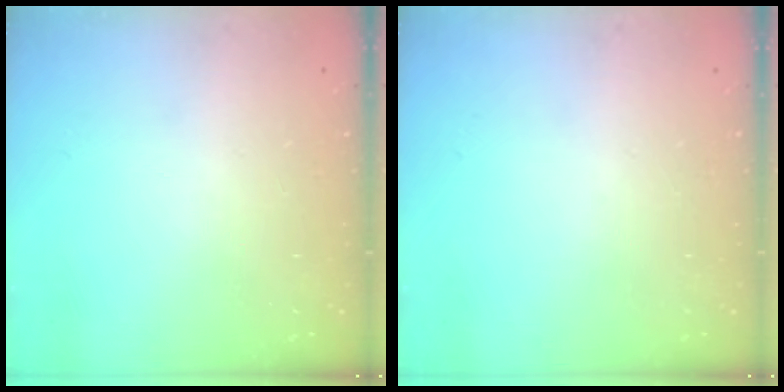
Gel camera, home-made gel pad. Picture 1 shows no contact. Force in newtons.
{"total": 0.0}